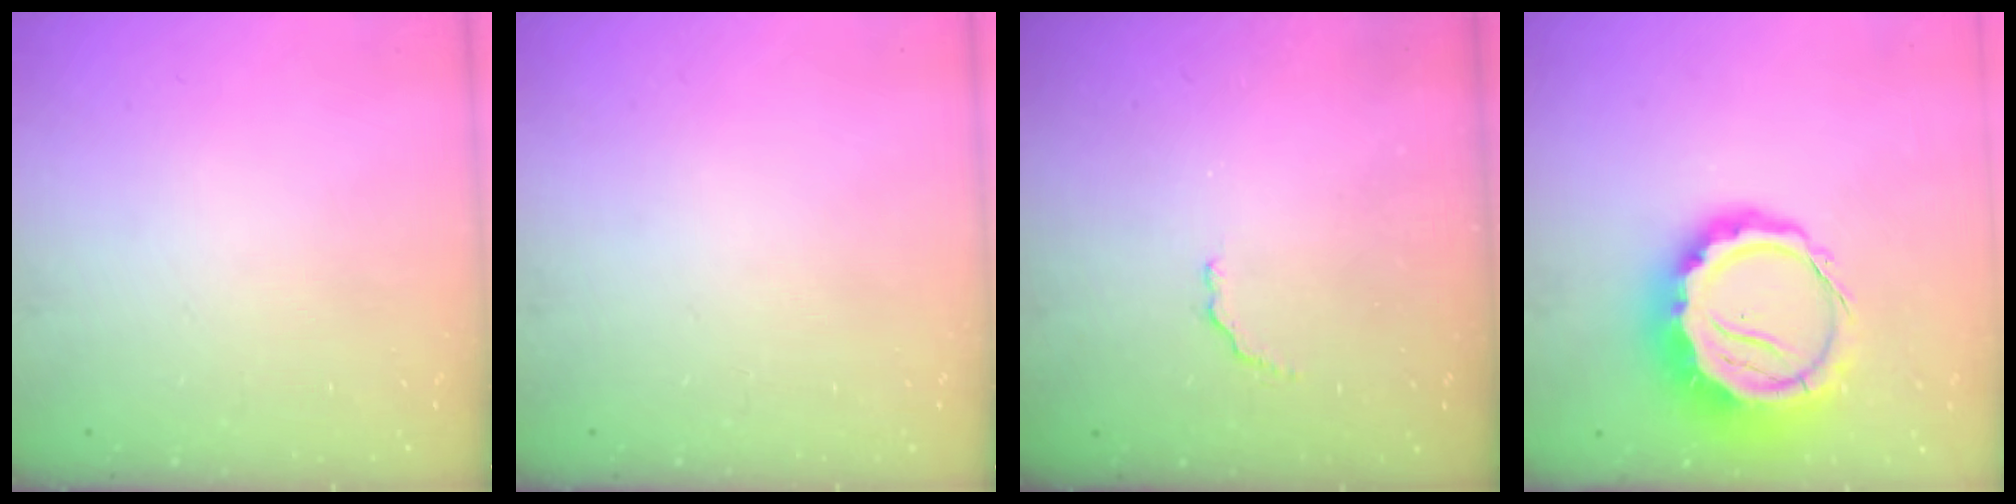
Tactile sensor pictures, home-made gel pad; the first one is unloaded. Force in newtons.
{"total": 0.0}
{"total": 2.6, "press": 2.5, "slide": 0.9}
{"total": 14.7, "press": 14.4, "slide": 3.2}